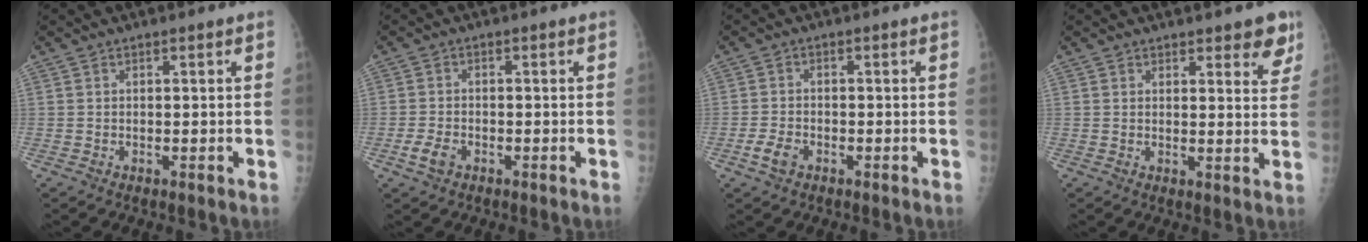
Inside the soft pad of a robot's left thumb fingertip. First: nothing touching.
{"total": 3.2, "force": [-1.5, 2.1, 1.9], "torque": [-0.037, 0.004, -0.027]}
{"total": 3.4, "force": [-1.7, 2.2, 1.9], "torque": [-0.037, 0.006, -0.030]}
{"total": 5.2, "force": [3.7, 2.2, 2.9], "torque": [0.000, -0.020, 0.041]}